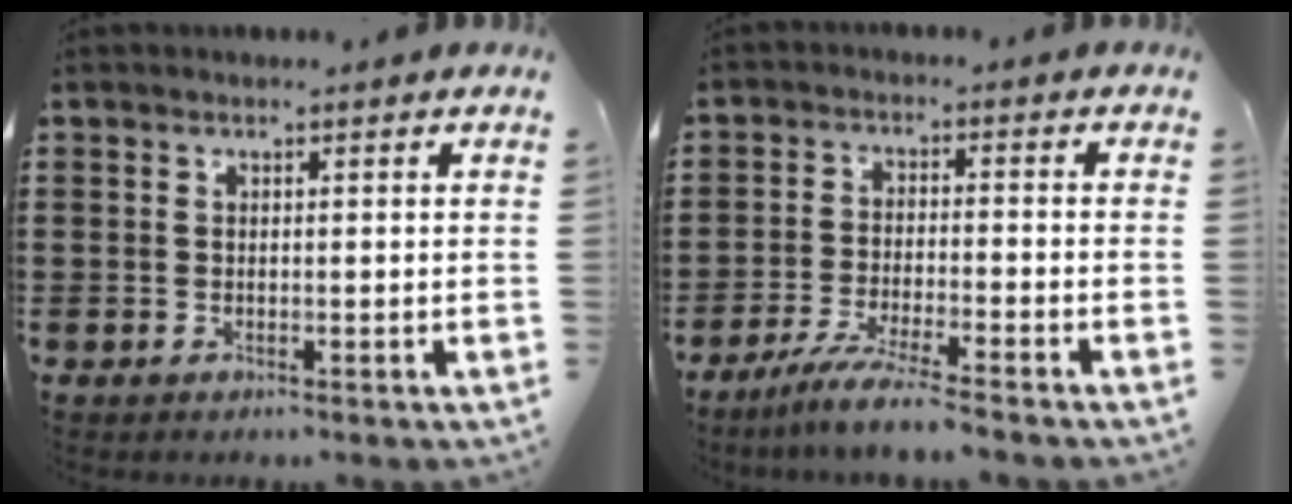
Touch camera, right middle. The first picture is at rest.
{"total": 5.4, "force": [-4.7, -0.5, 2.7], "torque": [-0.063, -0.020, -0.090]}